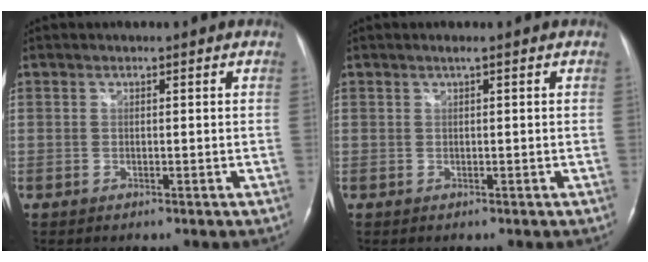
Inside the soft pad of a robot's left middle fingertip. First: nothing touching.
{"total": 0.6, "force": [0.3, -0.1, 0.5], "torque": [-0.013, 0.004, 0.006]}